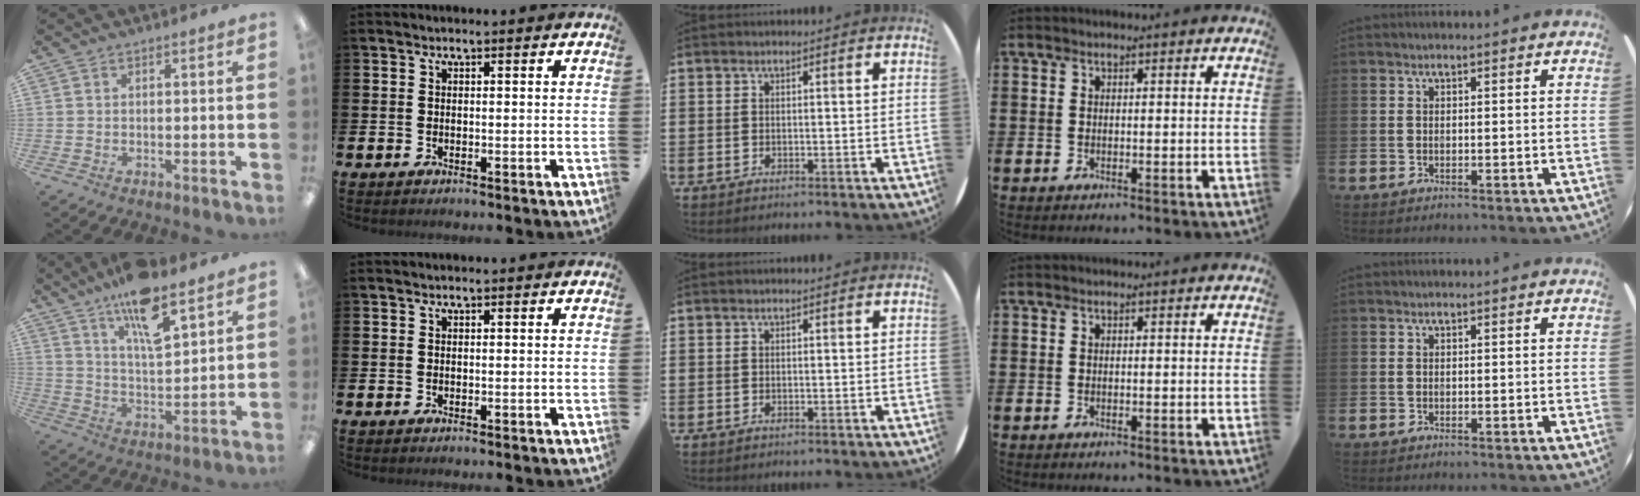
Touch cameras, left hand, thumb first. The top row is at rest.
{"thumb": {"total": 13.7, "force": [9.9, 4.2, 8.5], "torque": [-0.149, -0.046, 0.169]}}